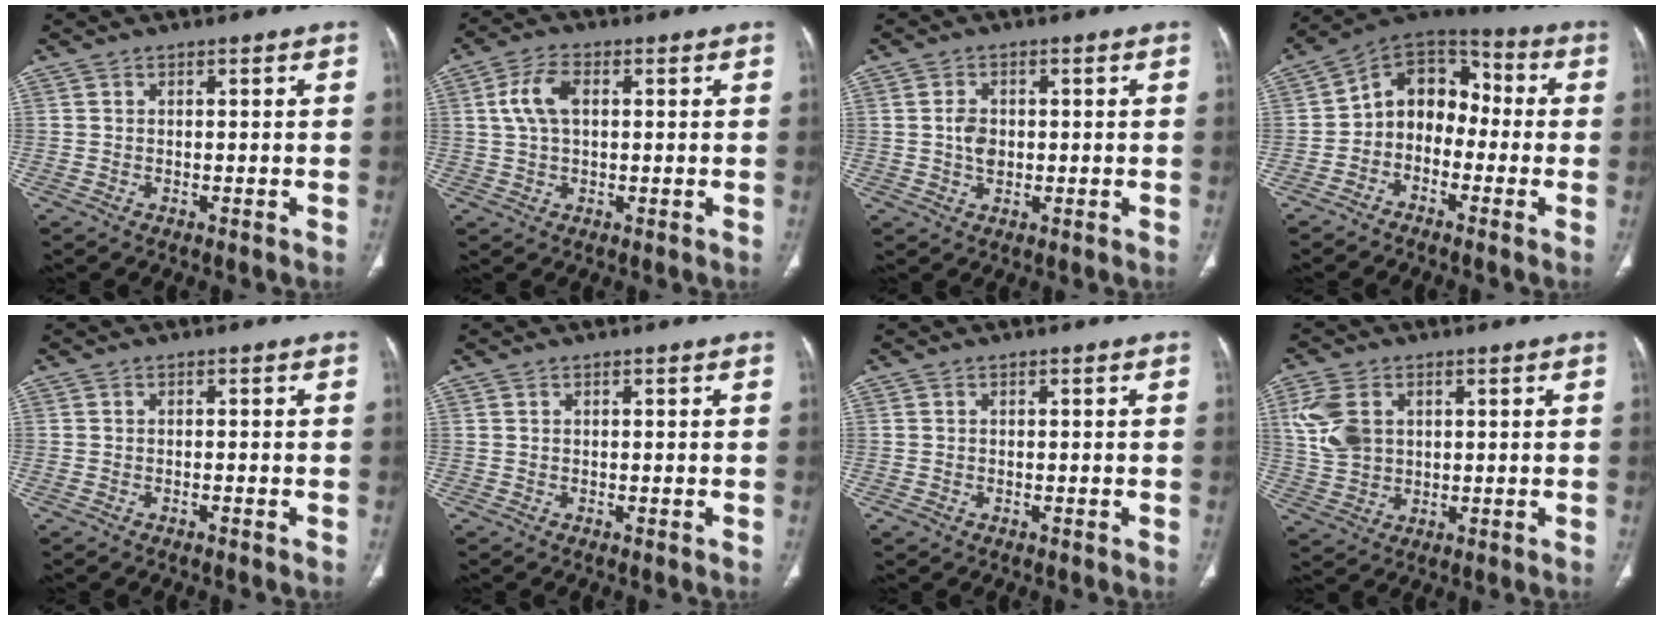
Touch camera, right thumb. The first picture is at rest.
{"total": 6.6, "force": [1.4, 3.8, 5.2], "torque": [-0.112, 0.013, 0.025]}
{"total": 3.5, "force": [0.0, 2.5, 2.5], "torque": [-0.040, 0.004, 0.000]}
{"total": 11.2, "force": [-2.0, 8.7, 6.7], "torque": [-0.072, 0.057, -0.055]}
{"total": 0.8, "force": [-0.5, 0.3, 0.5], "torque": [-0.018, 0.010, -0.007]}
{"total": 0.0}
{"total": 0.9, "force": [-0.4, 0.6, 0.4], "torque": [-0.014, 0.000, -0.007]}
{"total": 8.8, "force": [2.4, 6.4, 5.7], "torque": [-0.115, -0.002, 0.053]}